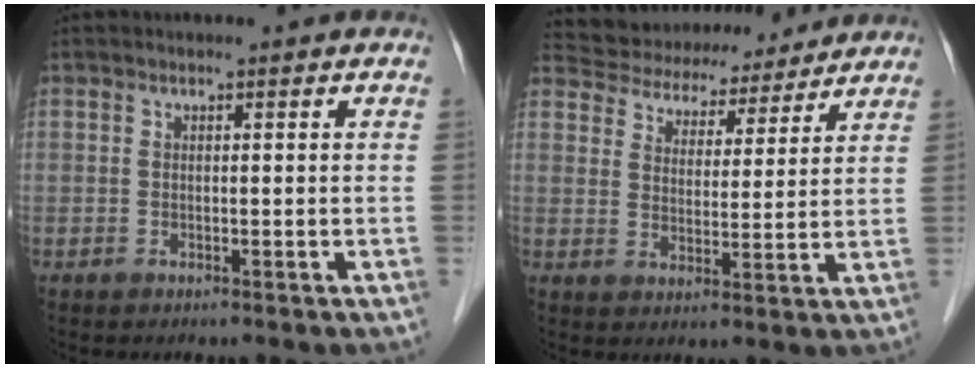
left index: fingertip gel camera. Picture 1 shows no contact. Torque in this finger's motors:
{"motor_torque": [0.06, -0.36, 0.23, 0.01]}